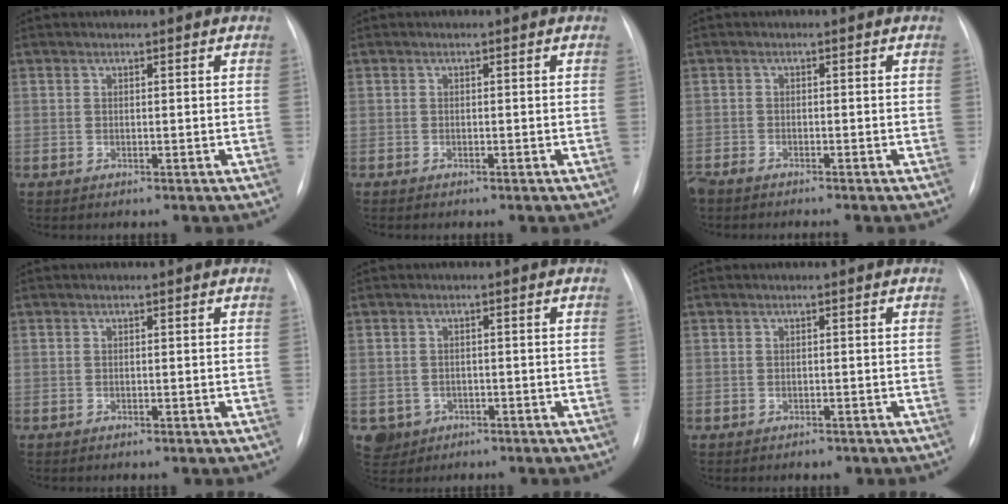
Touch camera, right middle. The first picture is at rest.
{"total": 0.6, "force": [-0.5, 0.0, 0.3], "torque": [-0.011, -0.002, -0.007]}
{"total": 3.7, "force": [-3.3, 0.4, 1.6], "torque": [-0.024, -0.008, -0.053]}
{"total": 0.0}
{"total": 3.9, "force": [-1.6, 3.5, 0.5], "torque": [-0.005, 0.006, -0.020]}
{"total": 0.9, "force": [-0.7, 0.5, 0.4], "torque": [-0.008, 0.000, -0.004]}